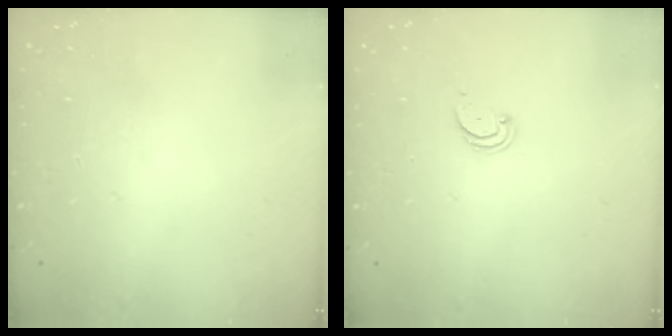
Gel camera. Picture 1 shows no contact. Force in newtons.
{"total": 2.0, "press": 2.0, "slide": 0.2}